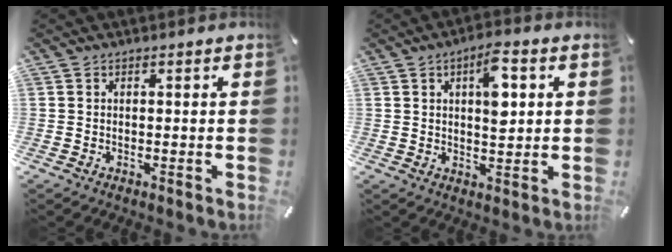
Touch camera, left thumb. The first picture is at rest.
{"total": 8.2, "force": [2.5, 3.6, 6.9], "torque": [-0.091, -0.011, 0.034]}